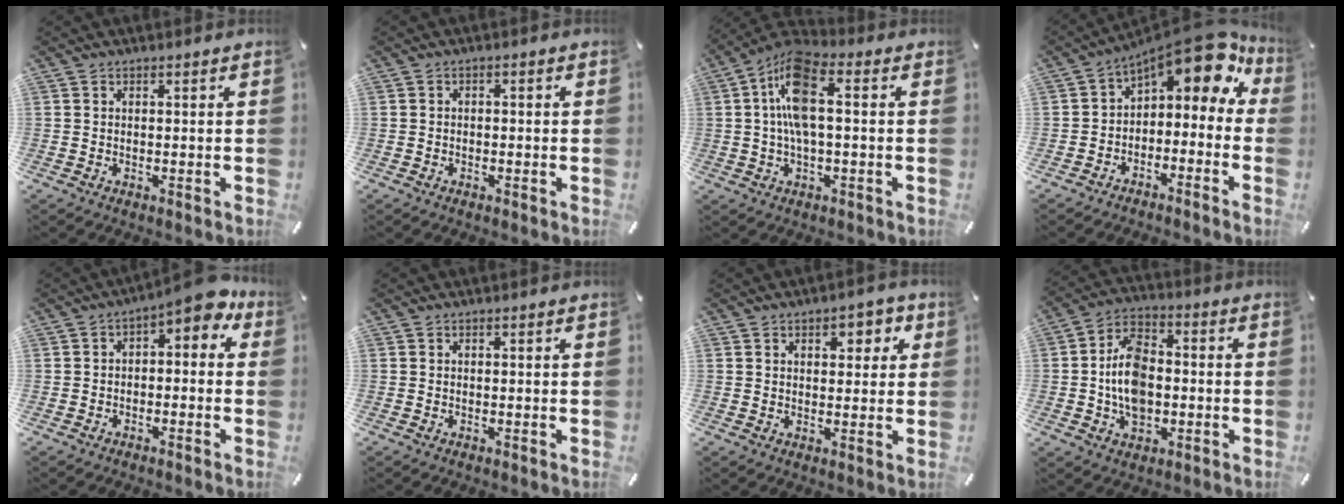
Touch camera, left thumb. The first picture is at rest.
{"total": 0.9, "force": [-0.6, 0.4, 0.4], "torque": [-0.007, 0.002, -0.014]}
{"total": 11.0, "force": [1.0, 4.7, 9.9], "torque": [-0.206, 0.004, 0.018]}
{"total": 11.3, "force": [6.9, 5.2, 7.3], "torque": [-0.108, -0.054, 0.117]}
{"total": 4.9, "force": [1.5, 2.2, 4.1], "torque": [-0.062, -0.014, 0.016]}
{"total": 0.0}
{"total": 5.0, "force": [2.3, 3.1, 3.2], "torque": [-0.030, -0.005, 0.030]}
{"total": 11.6, "force": [-1.4, 8.2, 8.1], "torque": [-0.165, 0.016, -0.023]}